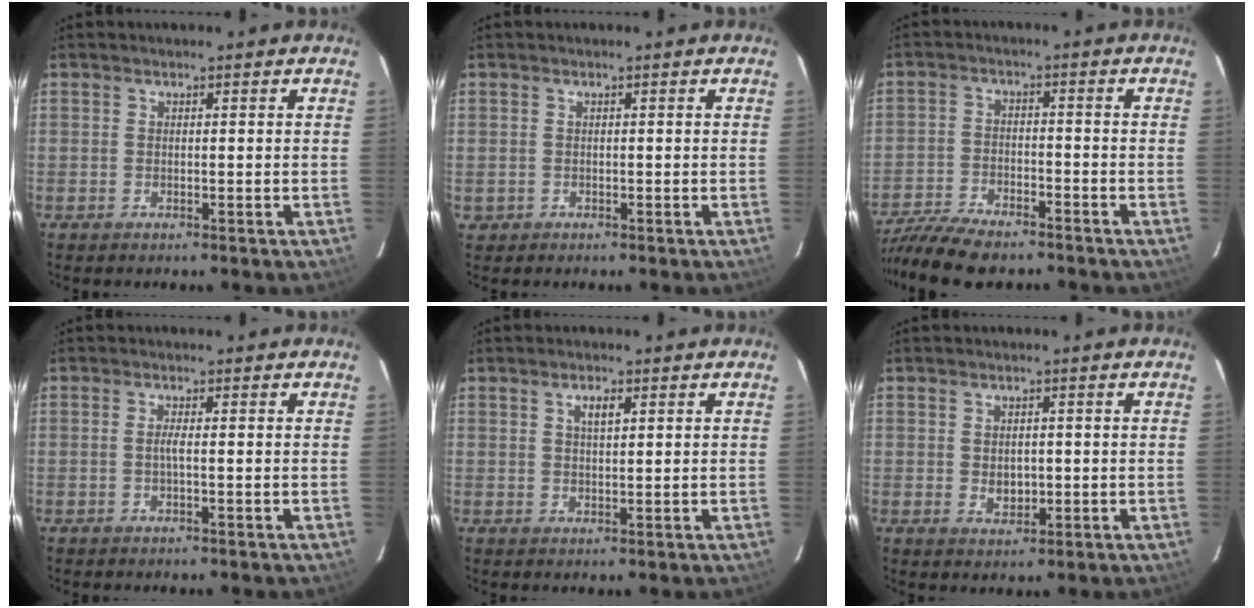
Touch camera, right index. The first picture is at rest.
{"total": 1.5, "force": [-0.2, 1.5, 0.1], "torque": [-0.003, 0.002, 0.001]}
{"total": 13.0, "force": [-11.0, 3.9, 5.7], "torque": [-0.143, -0.018, -0.196]}
{"total": 1.2, "force": [-0.2, -0.4, 1.1], "torque": [-0.020, 0.000, -0.006]}
{"total": 2.4, "force": [1.1, 0.9, 1.9], "torque": [-0.034, 0.005, 0.018]}
{"total": 3.2, "force": [-0.3, 2.5, 2.0], "torque": [-0.031, -0.003, 0.000]}